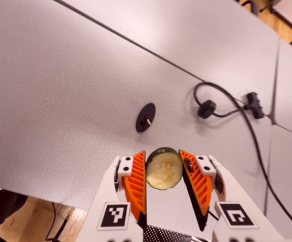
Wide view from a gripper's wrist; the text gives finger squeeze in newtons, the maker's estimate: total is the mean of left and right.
{"total": 4.5, "left": 4.6, "right": 4.3}